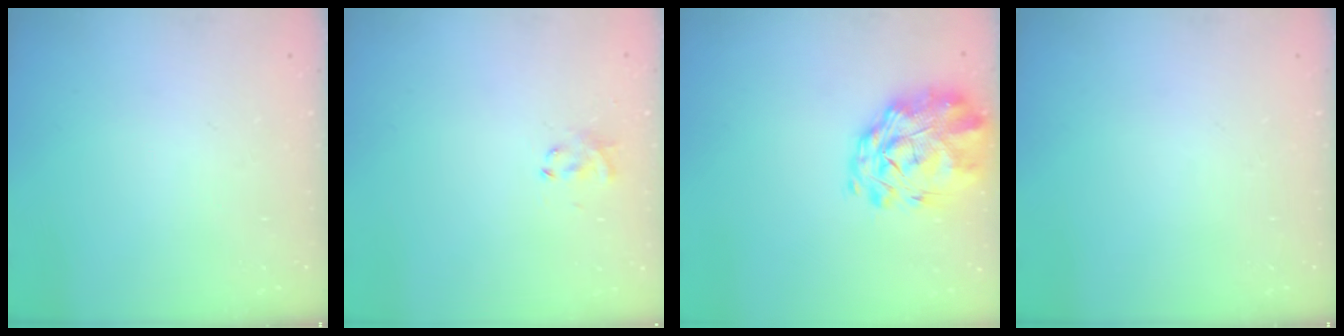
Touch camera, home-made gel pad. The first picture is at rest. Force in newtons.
{"total": 2.9, "press": 2.8, "slide": 0.9}
{"total": 3.2, "press": 2.6, "slide": 1.9}
{"total": 0.0}